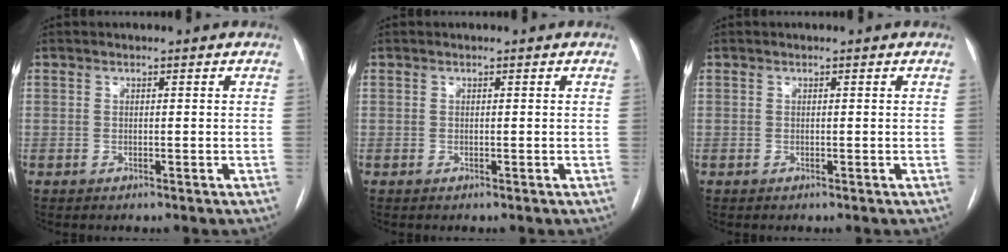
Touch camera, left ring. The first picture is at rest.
{"total": 0.0}
{"total": 0.0}